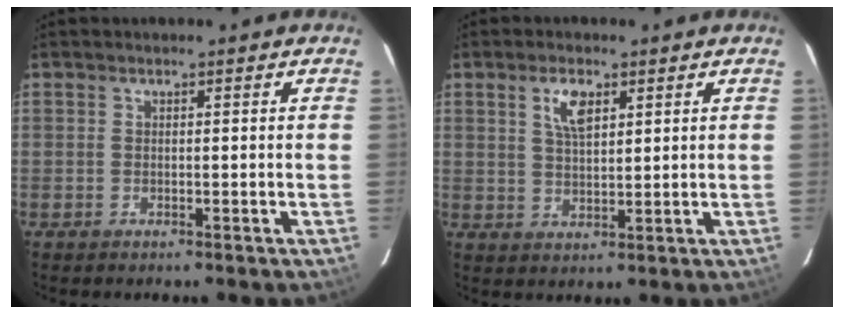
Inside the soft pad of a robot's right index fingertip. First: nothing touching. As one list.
[{"total": 4.9, "force": [2.4, 2.1, 3.7], "torque": [-0.068, 0.006, 0.046]}]